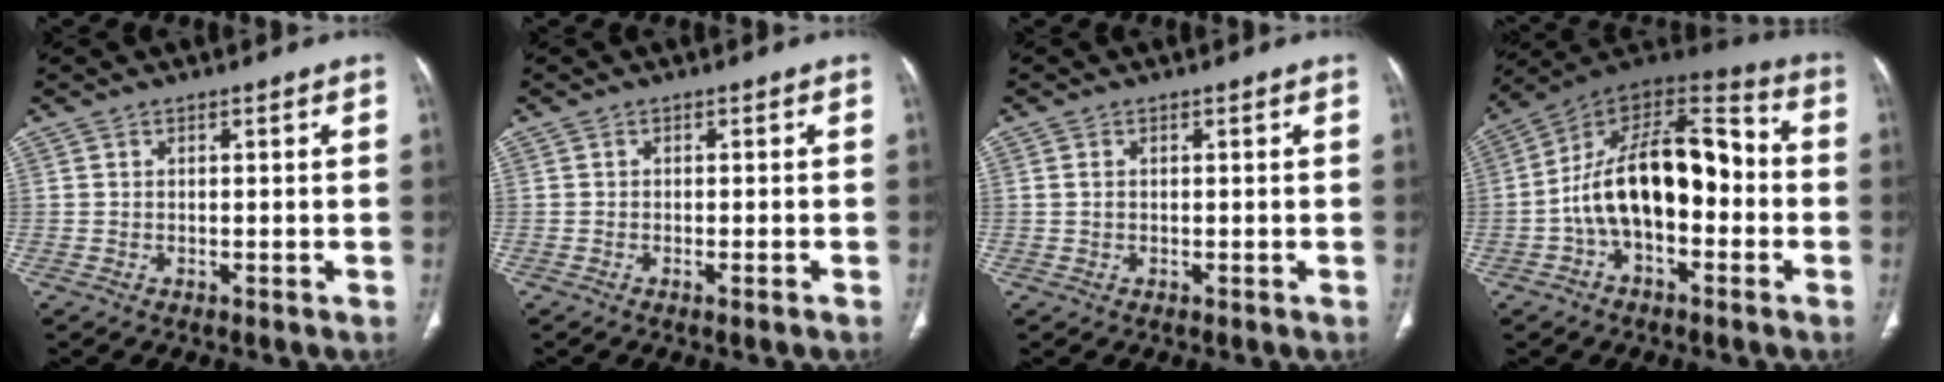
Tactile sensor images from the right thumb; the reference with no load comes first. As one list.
[{"total": 1.1, "force": [-0.6, 0.0, 0.9], "torque": [-0.019, -0.002, -0.009]}, {"total": 0.9, "force": [0.2, 0.7, 0.6], "torque": [-0.014, 0.002, 0.007]}, {"total": 19.8, "force": [-2.4, 10.9, 16.4], "torque": [-0.250, 0.058, -0.047]}]